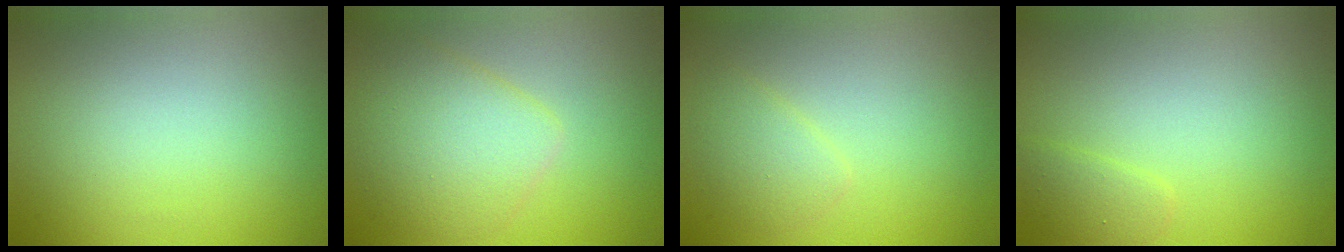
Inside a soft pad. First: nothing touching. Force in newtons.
{"total": 4.5, "press": 4.5, "slide": 0.1}
{"total": 1.8, "press": 1.8, "slide": 0.1}
{"total": 1.3, "press": 1.3, "slide": 0.2}